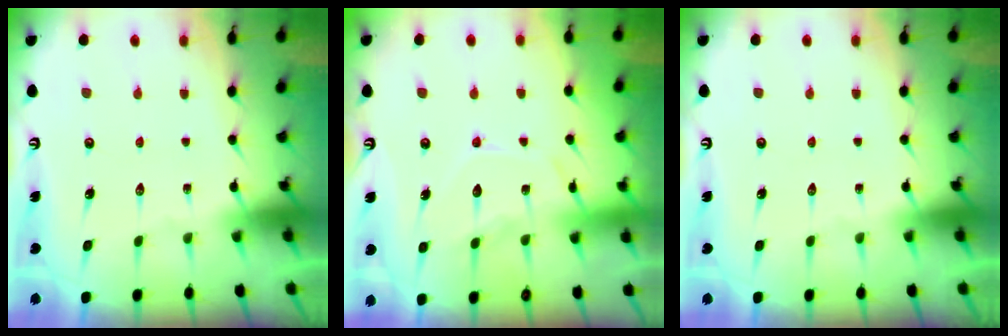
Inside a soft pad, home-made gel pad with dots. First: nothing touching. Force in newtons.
{"total": 10.8, "press": 10.8, "slide": 0.8}
{"total": 0.0}